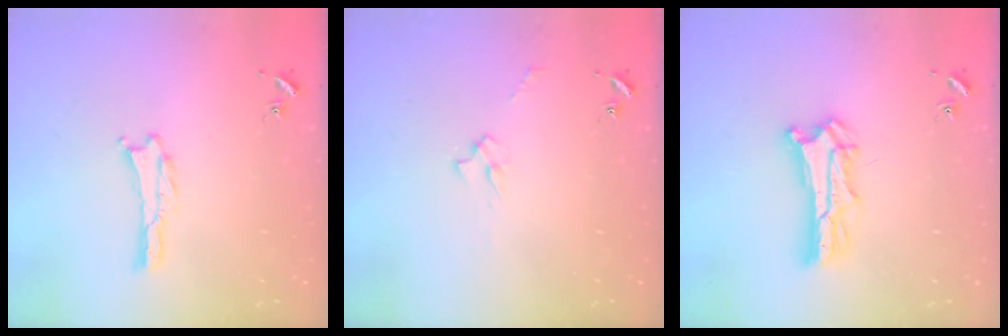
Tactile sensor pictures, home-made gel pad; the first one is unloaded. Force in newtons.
{"total": 2.4, "press": 2.4, "slide": 0.4}
{"total": 6.6, "press": 6.6, "slide": 0.6}